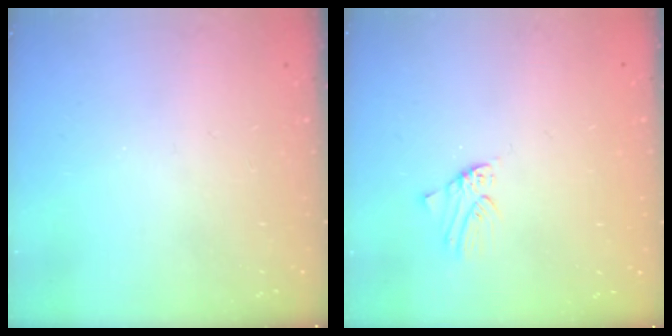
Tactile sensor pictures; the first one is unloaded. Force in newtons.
{"total": 0.0}